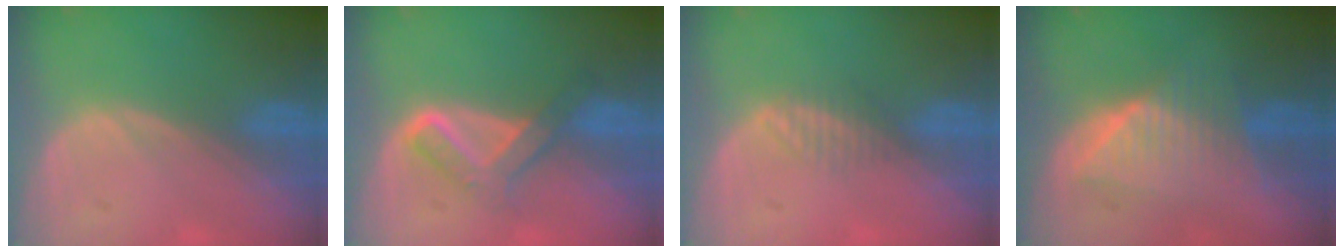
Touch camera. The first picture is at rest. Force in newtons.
{"total": 5.3, "press": 5.3, "slide": 0.2}
{"total": 2.0, "press": 1.8, "slide": 0.8}
{"total": 6.9, "press": 6.9, "slide": 0.2}